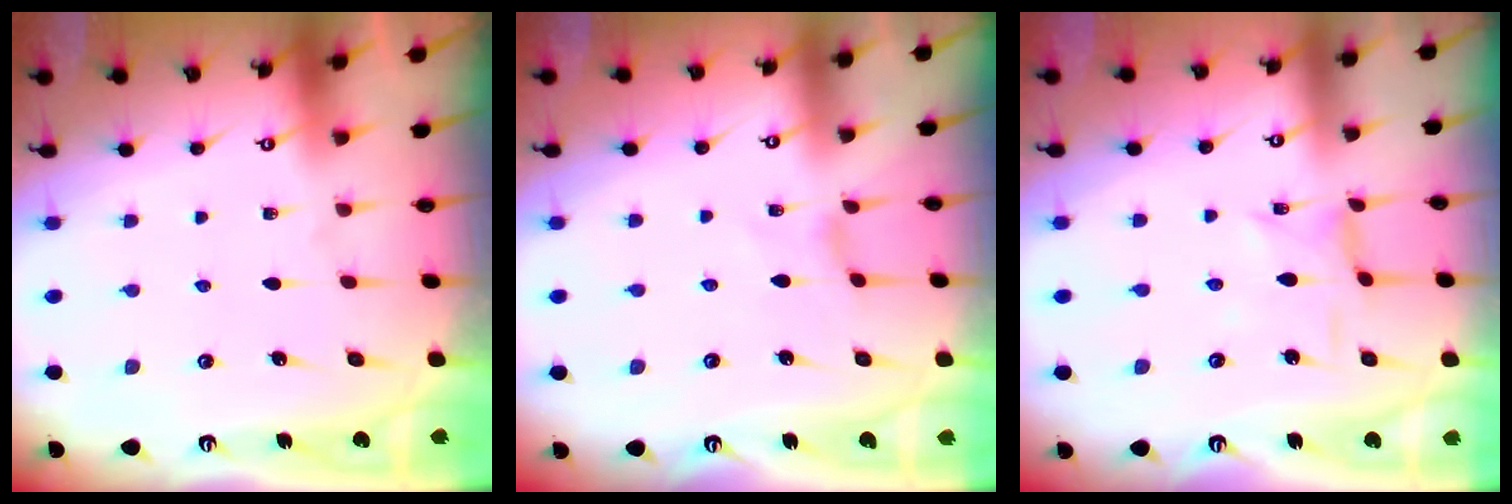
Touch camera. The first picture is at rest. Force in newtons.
{"total": 0.0}
{"total": 1.2, "press": 1.2, "slide": 0.2}